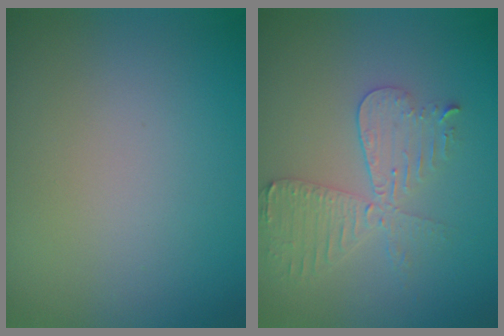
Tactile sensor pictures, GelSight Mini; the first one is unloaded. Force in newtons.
{"total": 4.4, "press": 3.8, "slide": 2.1}